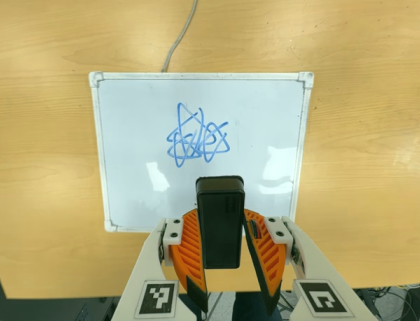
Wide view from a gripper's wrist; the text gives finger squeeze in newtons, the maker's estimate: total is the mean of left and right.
{"total": 5.8, "left": 5.4, "right": 6.2}